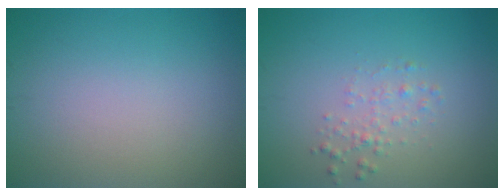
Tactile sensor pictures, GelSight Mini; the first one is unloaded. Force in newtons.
{"total": 1.4, "press": 1.4, "slide": 0.0}